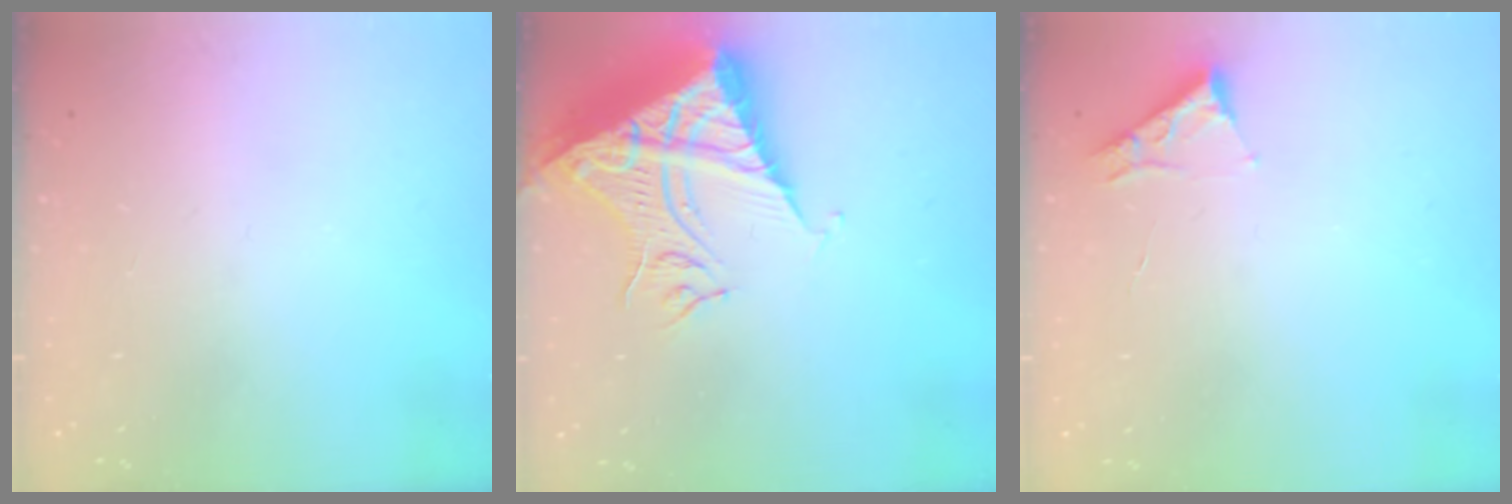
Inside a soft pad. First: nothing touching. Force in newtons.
{"total": 12.5, "press": 12.5, "slide": 1.2}
{"total": 3.3, "press": 3.3, "slide": 0.5}